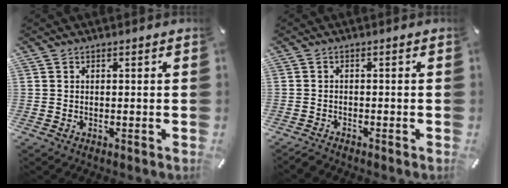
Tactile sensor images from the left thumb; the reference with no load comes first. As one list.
[{"total": 1.6, "force": [-1.6, 0.2, 0.2], "torque": [-0.011, 0.004, -0.035]}]